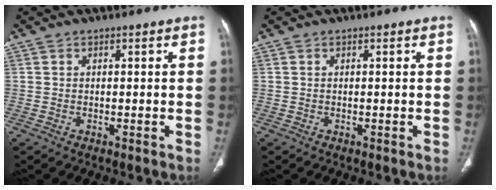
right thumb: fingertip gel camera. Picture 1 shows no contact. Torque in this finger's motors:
{"motor_torque": [0.00, 0.00, 0.00, 0.00, 0.00]}